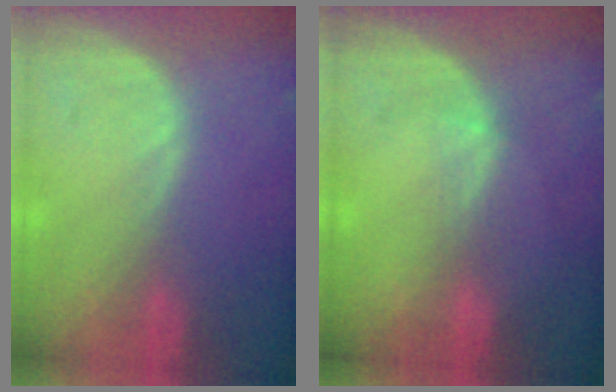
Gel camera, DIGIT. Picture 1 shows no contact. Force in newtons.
{"total": 1.7, "press": 1.3, "slide": 1.1}